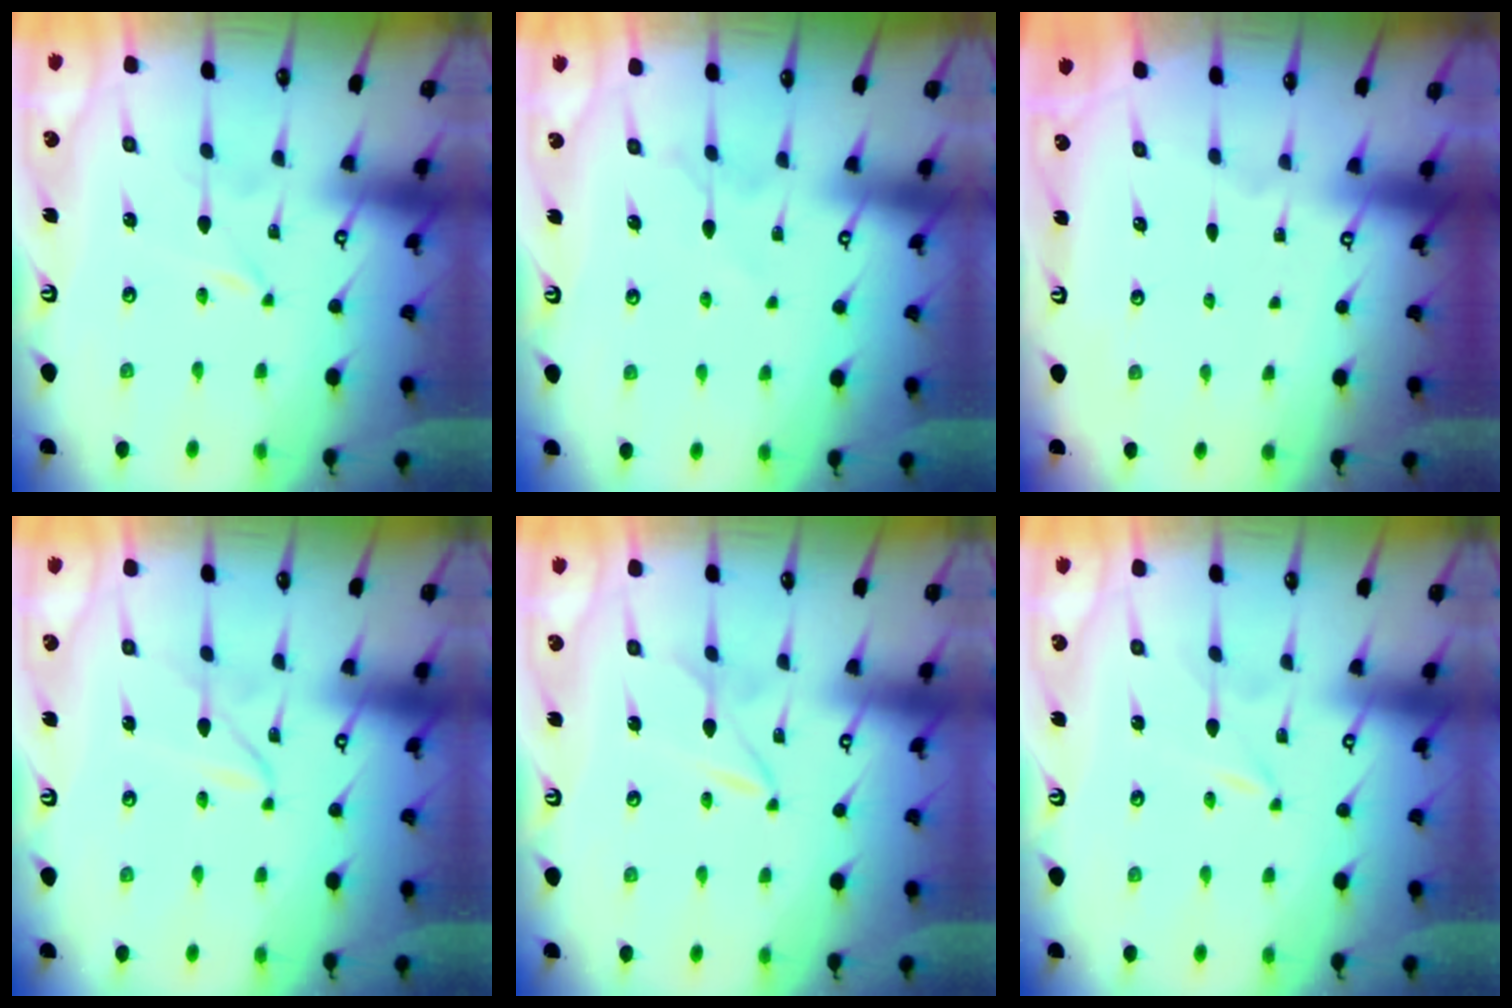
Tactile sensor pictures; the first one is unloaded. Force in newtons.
{"total": 6.2, "press": 6.2, "slide": 0.6}
{"total": 0.0}
{"total": 1.8, "press": 1.8, "slide": 0.2}
{"total": 2.3, "press": 2.3, "slide": 0.2}
{"total": 0.0}